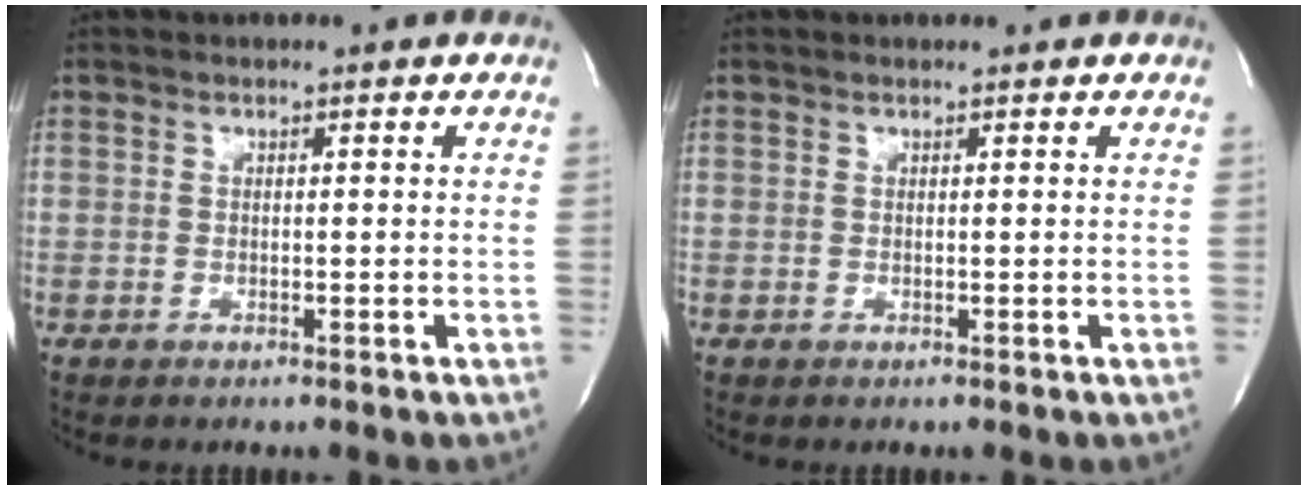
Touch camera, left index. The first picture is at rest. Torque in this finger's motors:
{"motor_torque": [0.11, -0.07, -0.01, -0.01]}